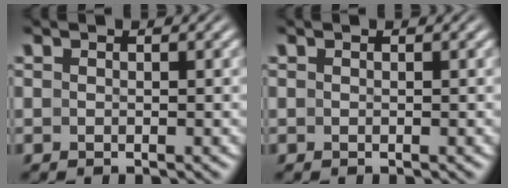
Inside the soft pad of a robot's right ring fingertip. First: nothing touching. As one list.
[{"total": 0.0}]